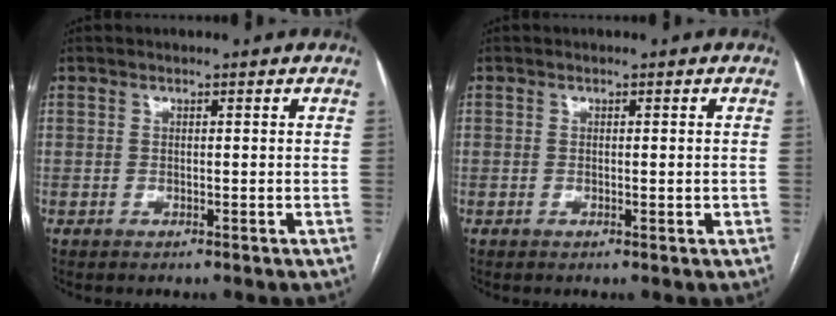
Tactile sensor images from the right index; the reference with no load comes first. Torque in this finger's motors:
{"motor_torque": [-0.35, 0.55, 0.00, 0.02]}